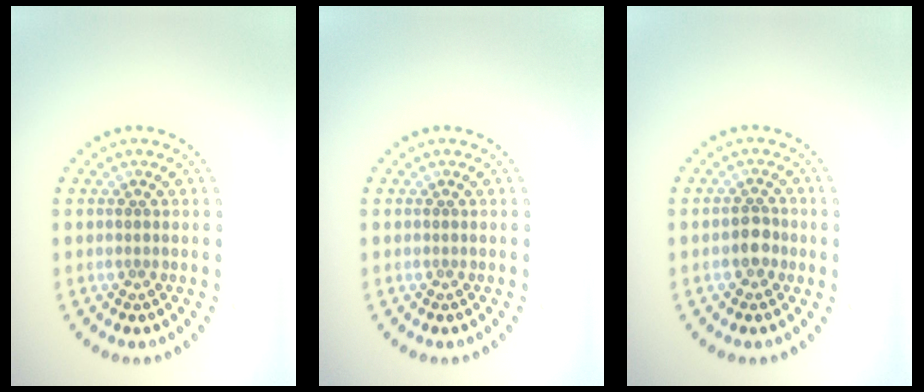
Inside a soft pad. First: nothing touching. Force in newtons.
{"total": 0.0}
{"total": 1.9, "press": 1.7, "slide": 0.7}